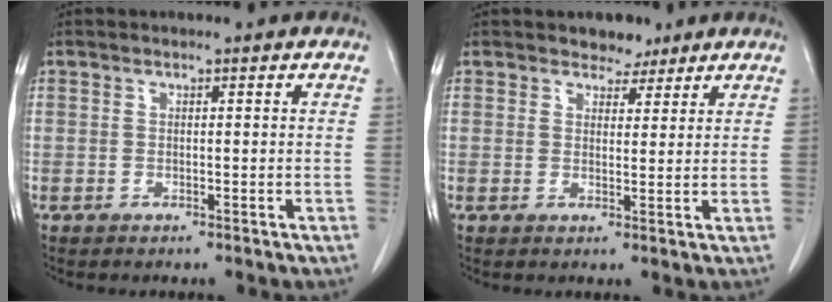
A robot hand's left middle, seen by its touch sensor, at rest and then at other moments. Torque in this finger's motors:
{"motor_torque": [0.52, -0.49, -0.05, 0.01]}